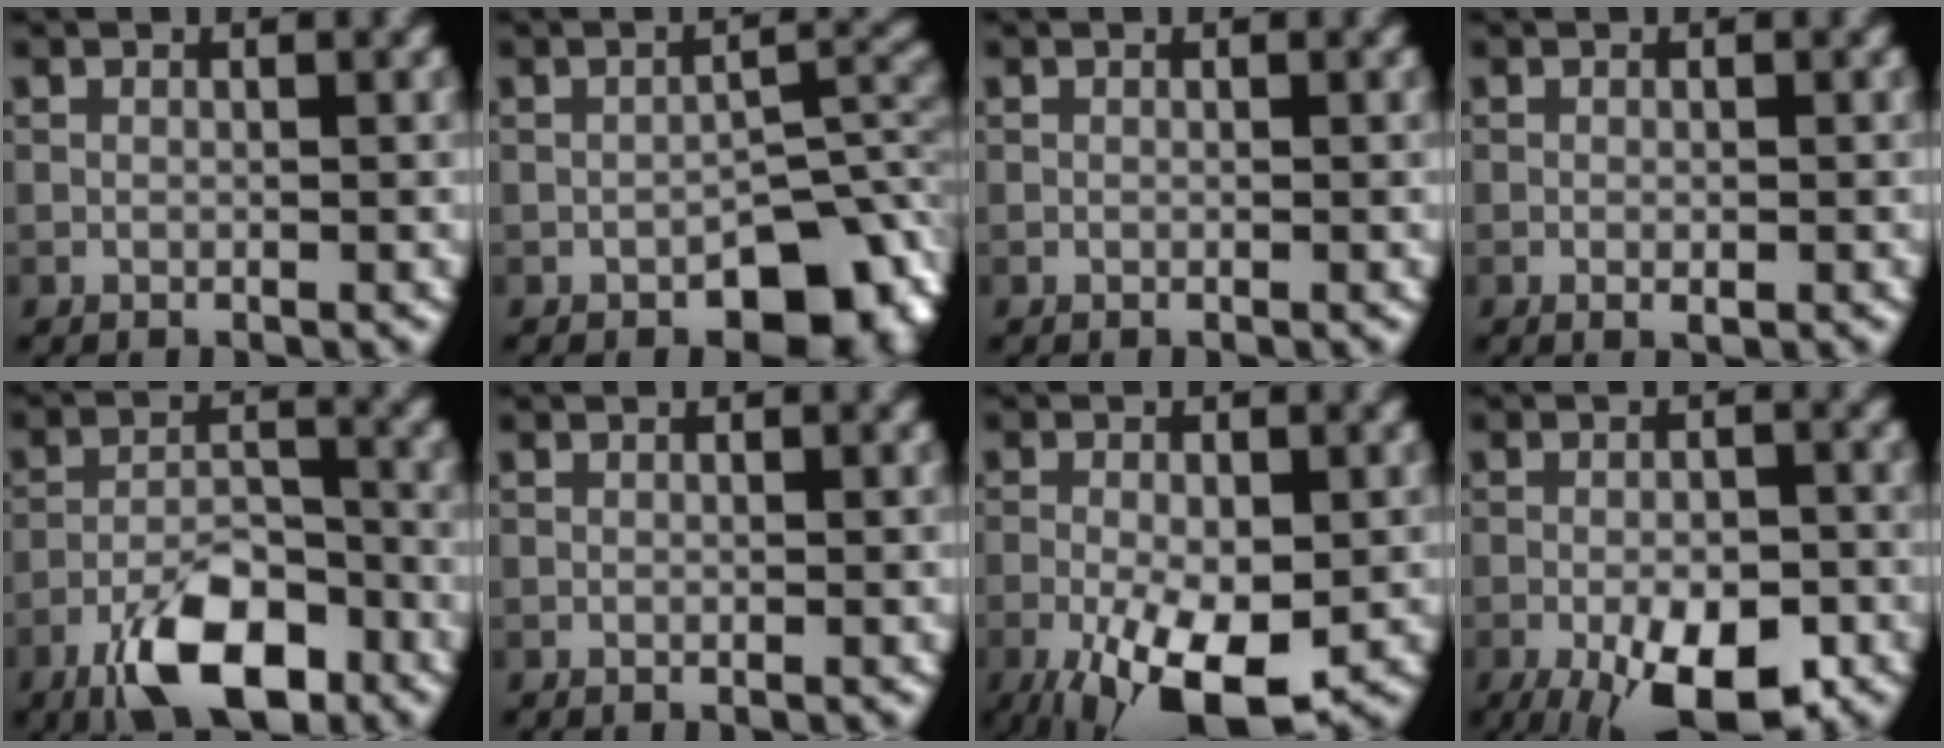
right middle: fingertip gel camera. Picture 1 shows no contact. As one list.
[{"total": 6.7, "force": [-3.8, 3.3, 4.5], "torque": [-0.044, 0.000, -0.052]}, {"total": 0.0}, {"total": 0.8, "force": [-0.3, 0.3, 0.7], "torque": [-0.012, -0.002, -0.003]}, {"total": 8.1, "force": [-5.1, 3.2, 5.4], "torque": [-0.088, 0.004, -0.094]}, {"total": 0.0}, {"total": 9.4, "force": [-4.2, 3.7, 7.5], "torque": [-0.139, -0.014, -0.064]}, {"total": 9.7, "force": [-5.1, 3.8, 7.4], "torque": [-0.107, -0.020, -0.076]}]